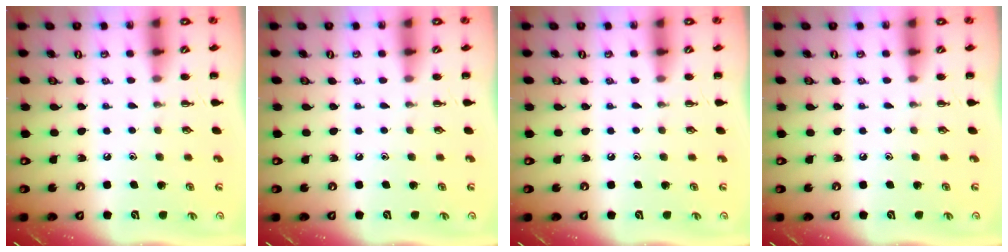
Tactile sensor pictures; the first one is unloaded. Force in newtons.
{"total": 0.0}
{"total": 0.0}
{"total": 0.0}